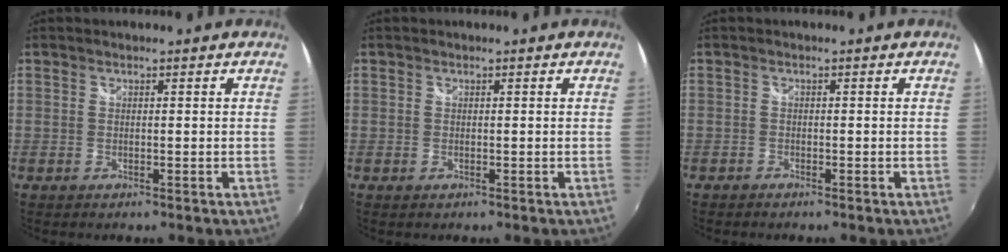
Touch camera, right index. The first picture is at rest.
{"total": 0.0}
{"total": 1.0, "force": [-0.9, 0.4, 0.2], "torque": [-0.009, -0.002, -0.019]}